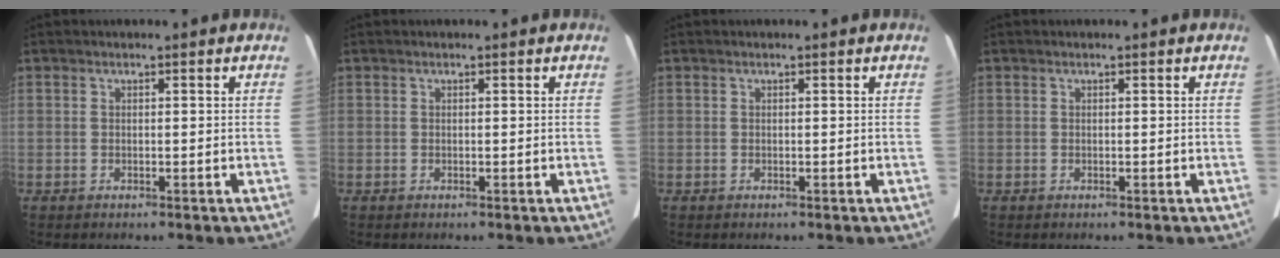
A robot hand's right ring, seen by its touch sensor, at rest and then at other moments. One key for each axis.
{"total": 0.0}
{"total": 0.0}
{"total": 0.0}